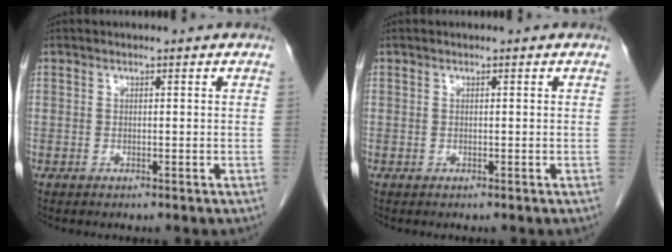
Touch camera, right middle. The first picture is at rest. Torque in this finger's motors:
{"motor_torque": [0.29, -0.04, 0.04, 0.01]}